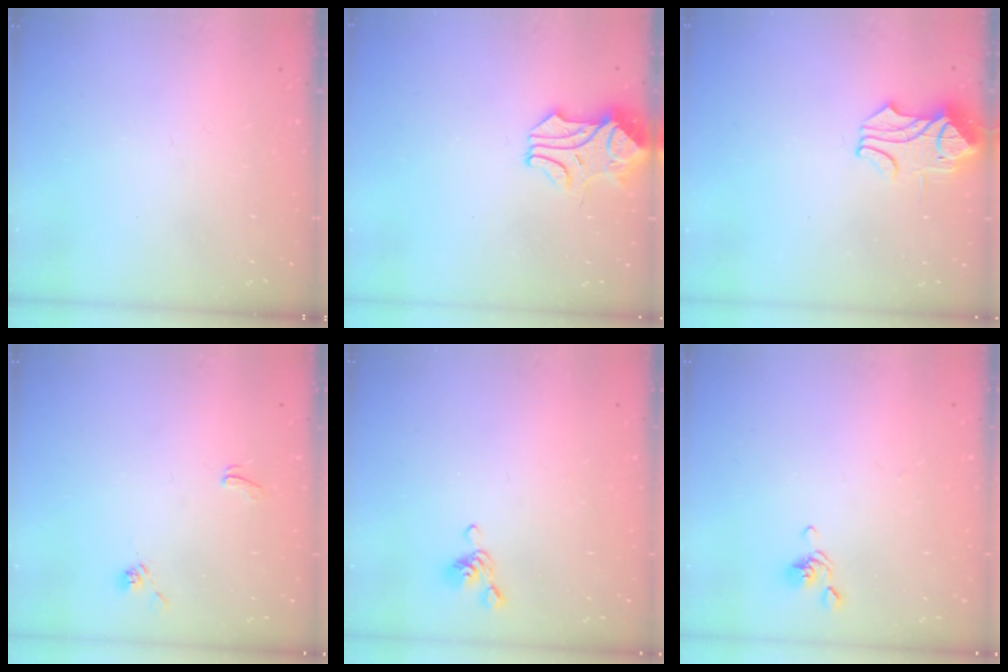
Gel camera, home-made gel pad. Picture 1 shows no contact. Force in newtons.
{"total": 1.0, "press": 0.5, "slide": 0.8}
{"total": 1.2, "press": 0.9, "slide": 0.8}
{"total": 1.4, "press": 1.4, "slide": 0.4}
{"total": 5.5, "press": 5.5, "slide": 0.6}
{"total": 2.6, "press": 2.5, "slide": 0.4}